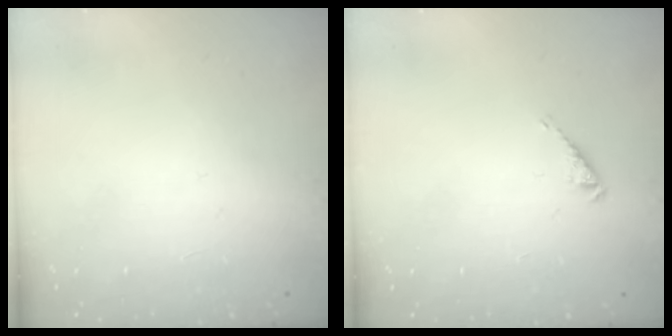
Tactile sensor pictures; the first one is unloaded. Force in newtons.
{"total": 2.9, "press": 2.9, "slide": 0.4}